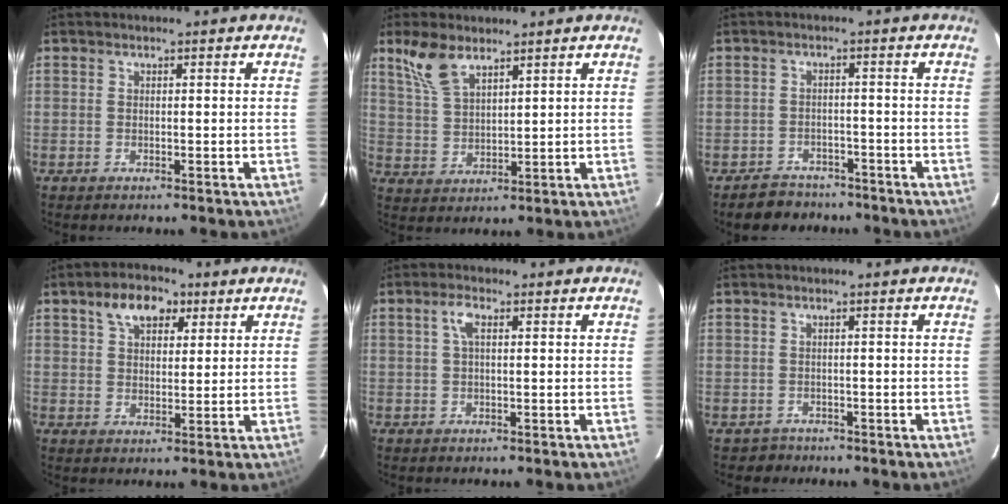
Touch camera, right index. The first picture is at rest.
{"total": 7.4, "force": [5.2, 3.1, 4.2], "torque": [-0.089, 0.012, 0.112]}
{"total": 6.4, "force": [-5.1, 3.8, 0.7], "torque": [-0.026, 0.021, -0.069]}
{"total": 7.7, "force": [4.0, 4.6, 4.6], "torque": [-0.078, 0.025, 0.067]}
{"total": 2.7, "force": [0.8, 1.0, 2.4], "torque": [-0.051, 0.008, 0.015]}
{"total": 2.0, "force": [-1.0, 1.7, -0.3], "torque": [0.003, 0.008, -0.013]}